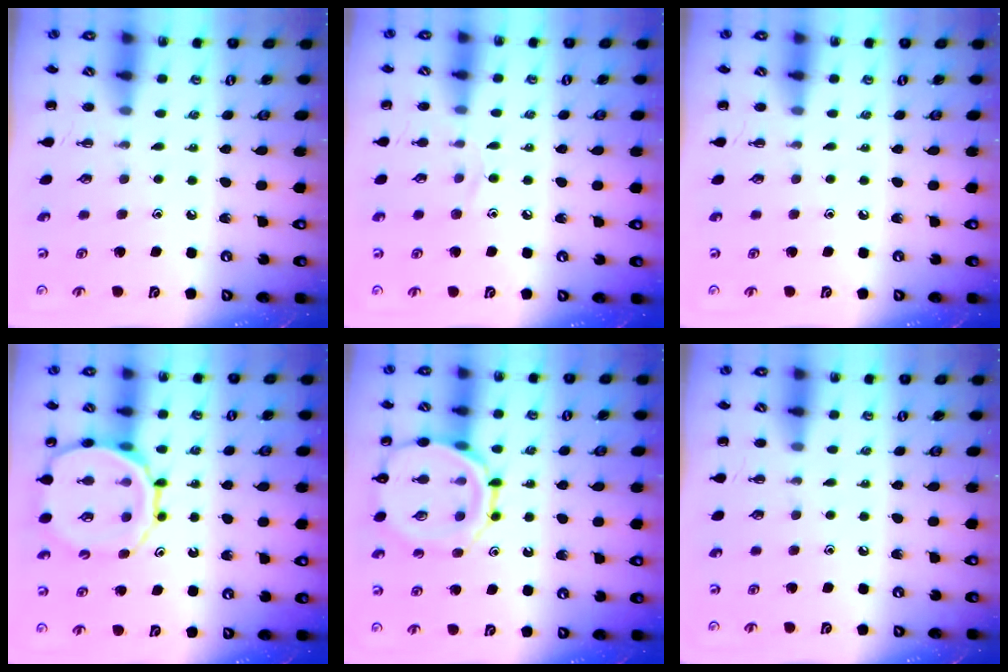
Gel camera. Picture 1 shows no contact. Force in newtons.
{"total": 8.3, "press": 7.9, "slide": 2.7}
{"total": 0.0}
{"total": 17.8, "press": 17.6, "slide": 2.8}
{"total": 15.2, "press": 15.1, "slide": 1.3}
{"total": 0.0}